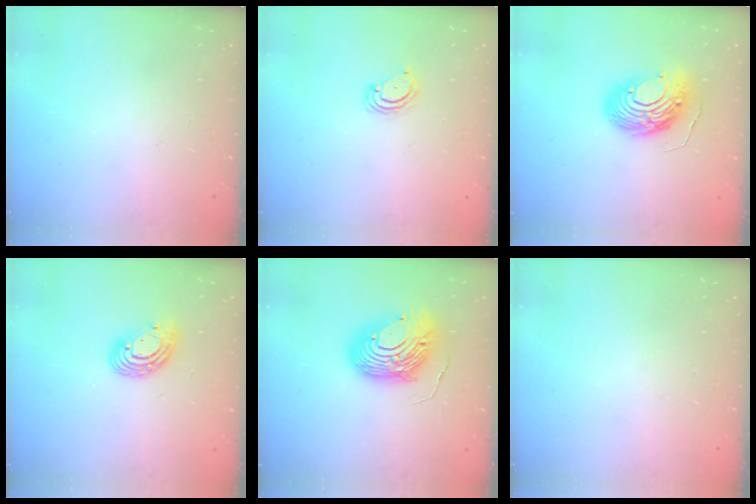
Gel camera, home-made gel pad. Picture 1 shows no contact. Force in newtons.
{"total": 2.3, "press": 2.3, "slide": 0.2}
{"total": 12.8, "press": 12.7, "slide": 1.3}
{"total": 9.5, "press": 9.4, "slide": 1.7}
{"total": 19.1, "press": 19.0, "slide": 1.8}
{"total": 0.0}